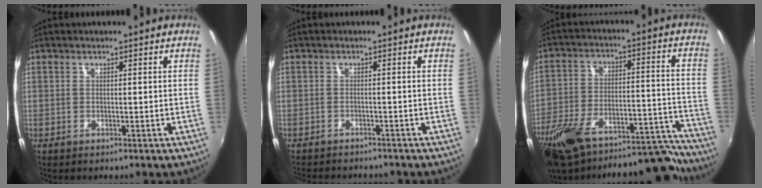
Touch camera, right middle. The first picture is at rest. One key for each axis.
{"total": 6.1, "fx": -5.7, "fy": 1.2, "fz": 1.9, "tx": -0.052, "ty": -0.015, "tz": -0.084}
{"total": 25.2, "fx": -21.9, "fy": 6.6, "fz": 10.6, "tx": -0.189, "ty": -0.005, "tz": -0.318}